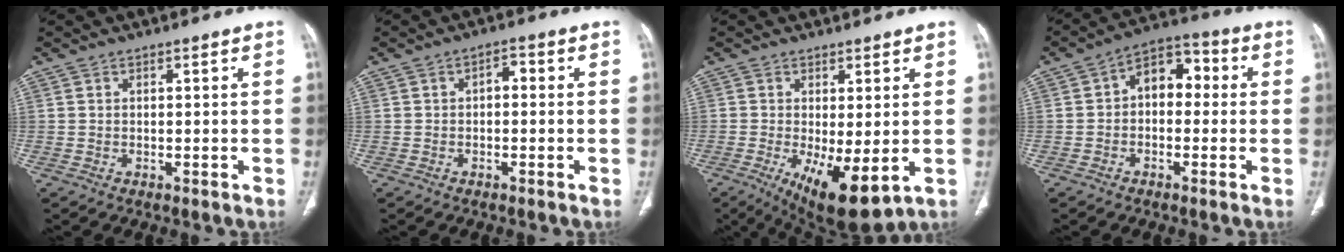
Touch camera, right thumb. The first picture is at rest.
{"total": 2.3, "force": [-0.2, 1.5, 1.8], "torque": [-0.017, 0.012, -0.010]}
{"total": 10.8, "force": [-2.2, 3.9, 9.8], "torque": [-0.159, -0.024, -0.018]}
{"total": 8.4, "force": [0.3, 5.7, 6.2], "torque": [-0.063, 0.034, -0.011]}